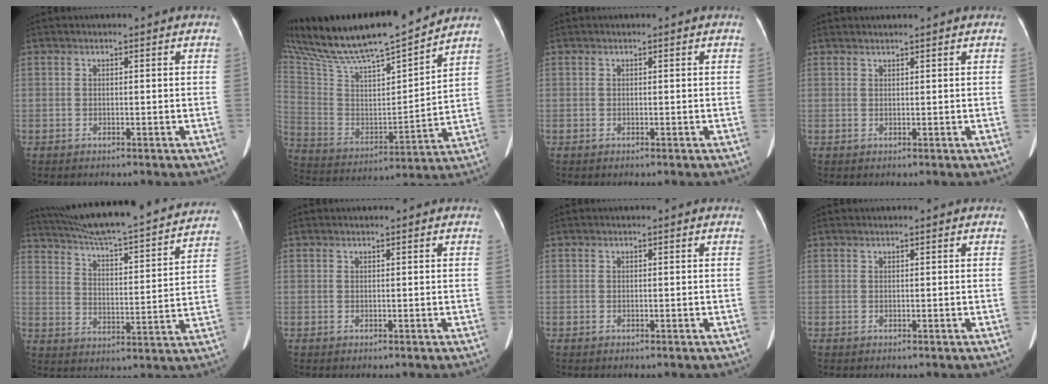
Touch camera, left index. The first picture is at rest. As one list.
[{"total": 25.0, "force": [21.9, 2.9, 11.7], "torque": [-0.229, -0.001, 0.365]}, {"total": 0.0}, {"total": 1.5, "force": [1.4, 0.0, 0.5], "torque": [-0.008, 0.018, 0.028]}, {"total": 26.8, "force": [24.3, 2.4, 11.2], "torque": [-0.188, -0.016, 0.333]}, {"total": 0.0}, {"total": 0.0}, {"total": 0.0}]